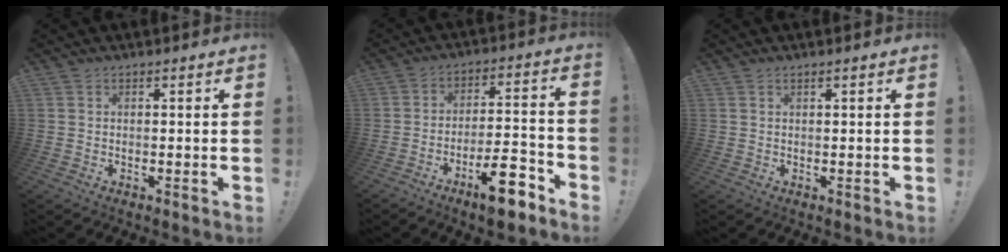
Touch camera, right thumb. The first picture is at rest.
{"total": 13.2, "force": [-8.5, 3.9, 9.3], "torque": [-0.131, 0.060, -0.137]}
{"total": 1.3, "force": [0.7, -0.1, 1.1], "torque": [-0.029, 0.003, 0.012]}